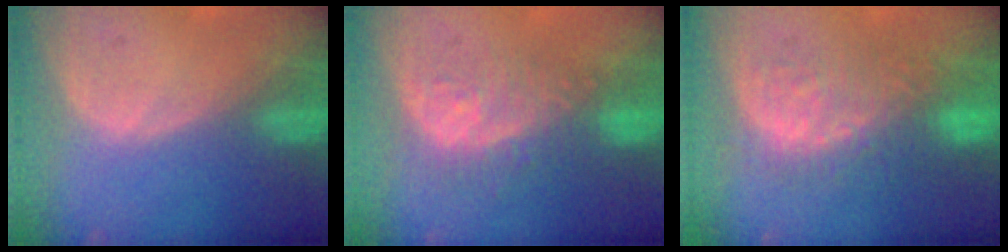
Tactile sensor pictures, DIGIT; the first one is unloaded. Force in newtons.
{"total": 9.0, "press": 8.1, "slide": 3.9}
{"total": 9.1, "press": 9.0, "slide": 1.7}